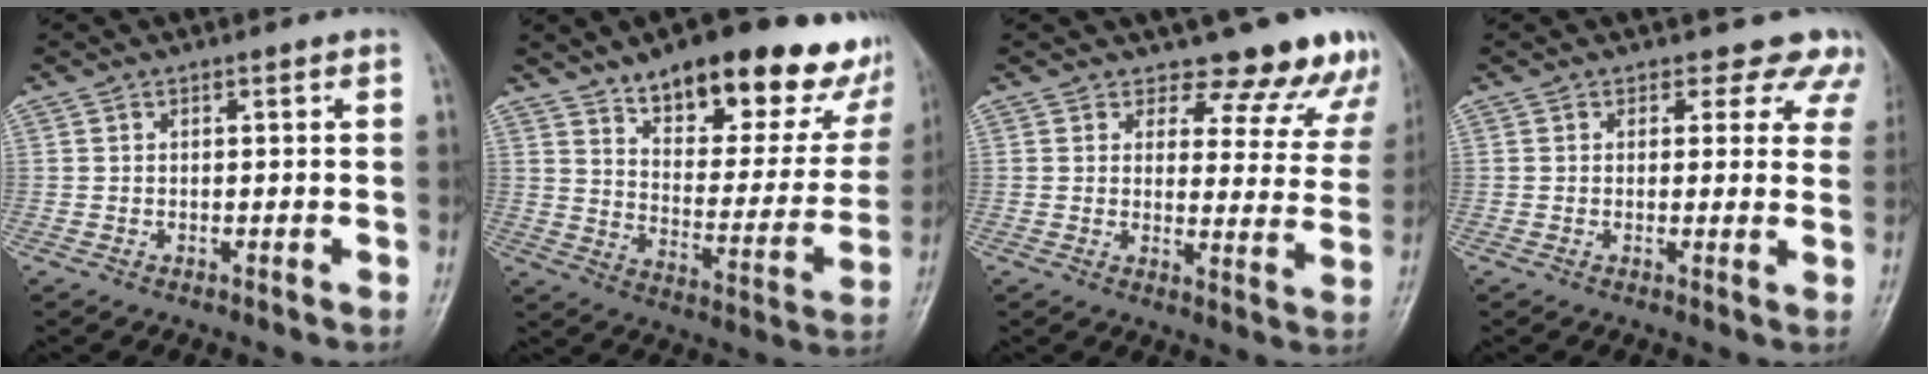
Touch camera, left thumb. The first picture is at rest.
{"total": 25.7, "force": [17.0, 10.0, 16.5], "torque": [-0.182, -0.069, 0.243]}
{"total": 13.8, "force": [12.4, 5.5, 2.6], "torque": [0.031, -0.089, 0.121]}
{"total": 7.8, "force": [6.5, 4.4, 0.7], "torque": [0.047, -0.024, 0.044]}